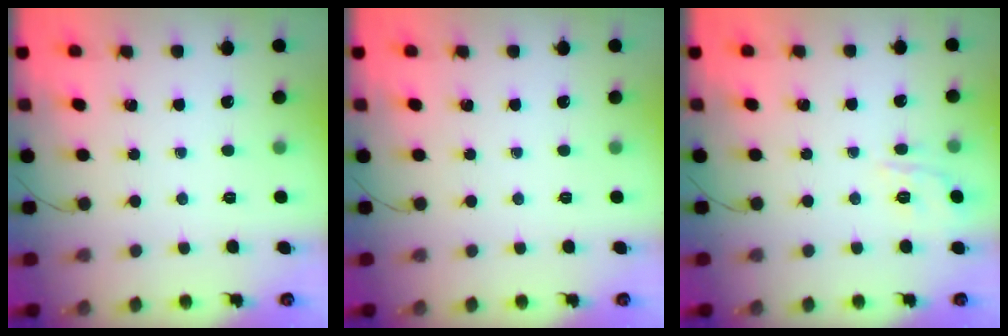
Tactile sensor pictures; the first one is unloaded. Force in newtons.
{"total": 0.0}
{"total": 7.5, "press": 7.4, "slide": 1.0}